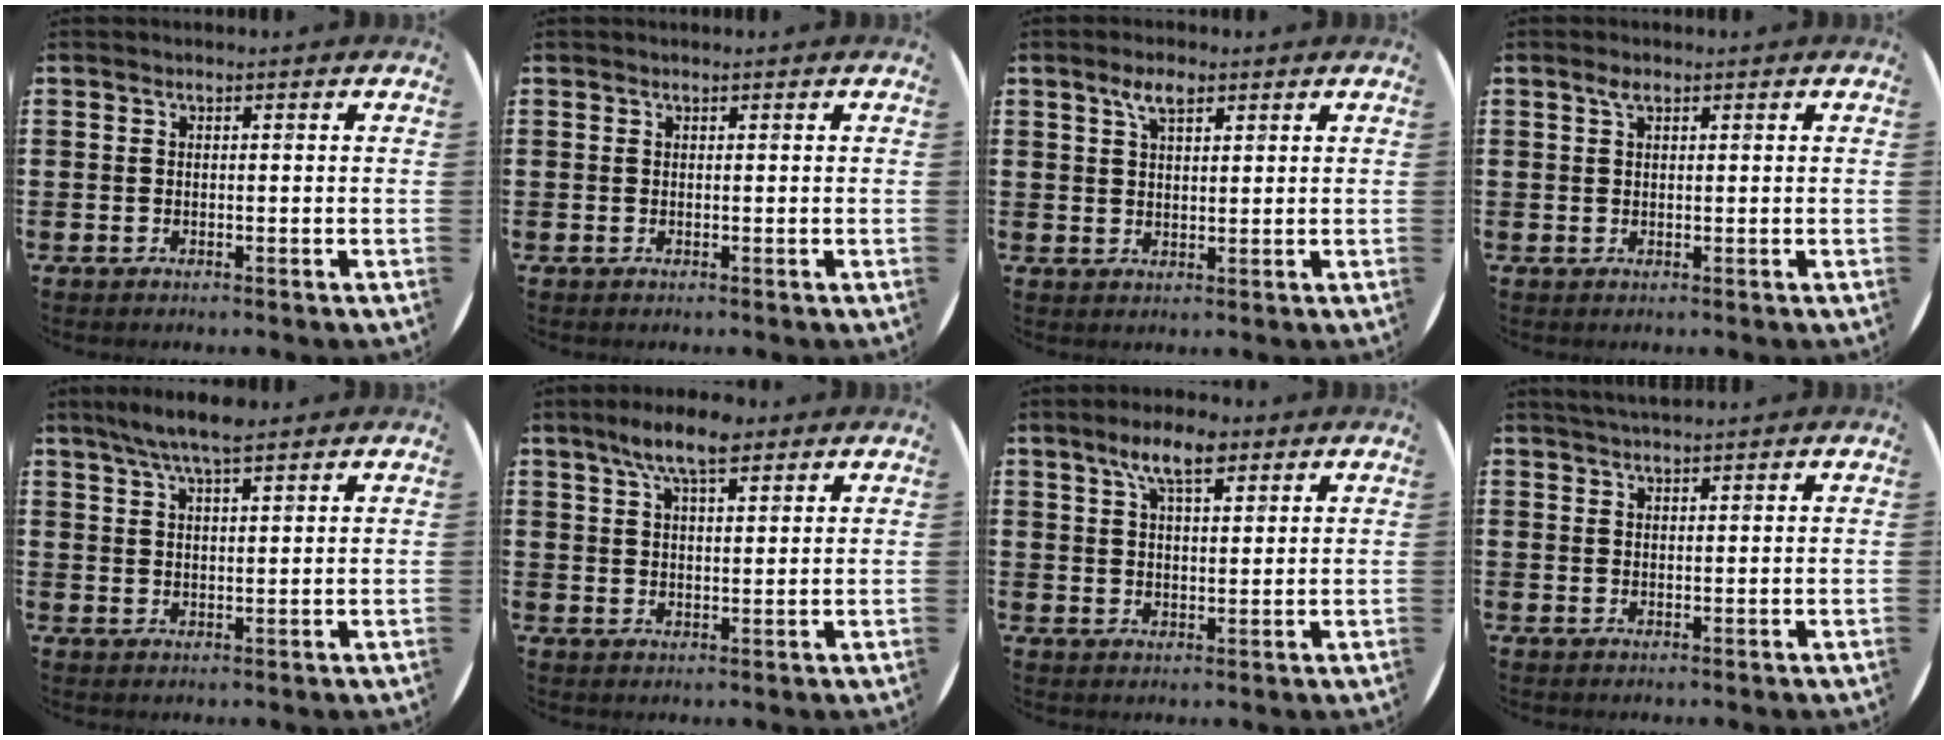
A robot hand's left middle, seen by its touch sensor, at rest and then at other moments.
{"total": 0.0}
{"total": 3.6, "force": [2.4, 1.4, 2.2], "torque": [-0.040, 0.005, 0.041]}
{"total": 1.4, "force": [0.9, 0.5, 1.0], "torque": [-0.013, 0.001, 0.012]}
{"total": 5.9, "force": [4.9, 0.9, 3.3], "torque": [-0.073, -0.003, 0.086]}
{"total": 7.0, "force": [5.0, 2.1, 4.4], "torque": [-0.088, -0.003, 0.087]}
{"total": 6.5, "force": [4.3, 2.3, 4.3], "torque": [-0.077, -0.002, 0.073]}
{"total": 2.0, "force": [1.9, 0.1, 0.5], "torque": [-0.010, 0.002, 0.036]}